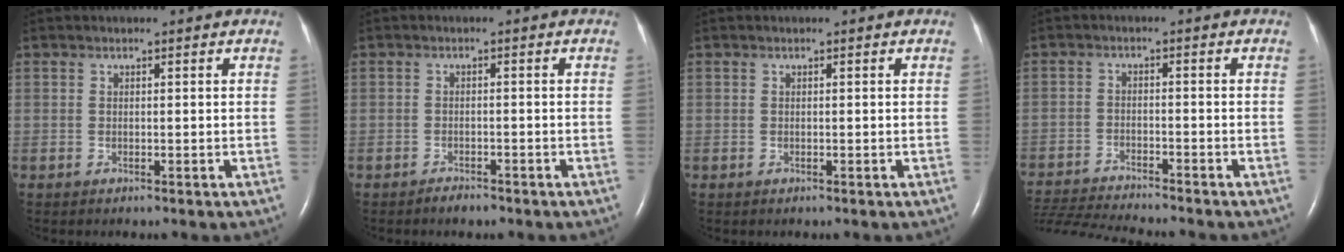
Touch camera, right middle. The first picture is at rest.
{"total": 1.6, "force": [-1.4, 0.5, 0.6], "torque": [-0.015, -0.002, -0.019]}
{"total": 0.0}
{"total": 12.8, "force": [-12.0, 0.2, 4.3], "torque": [-0.078, -0.013, -0.194]}